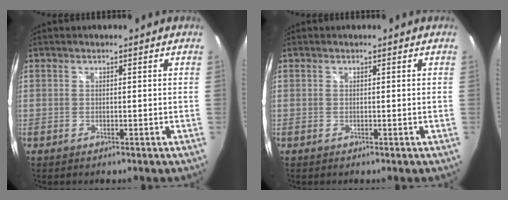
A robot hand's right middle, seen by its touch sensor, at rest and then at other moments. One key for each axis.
{"total": 0.0}